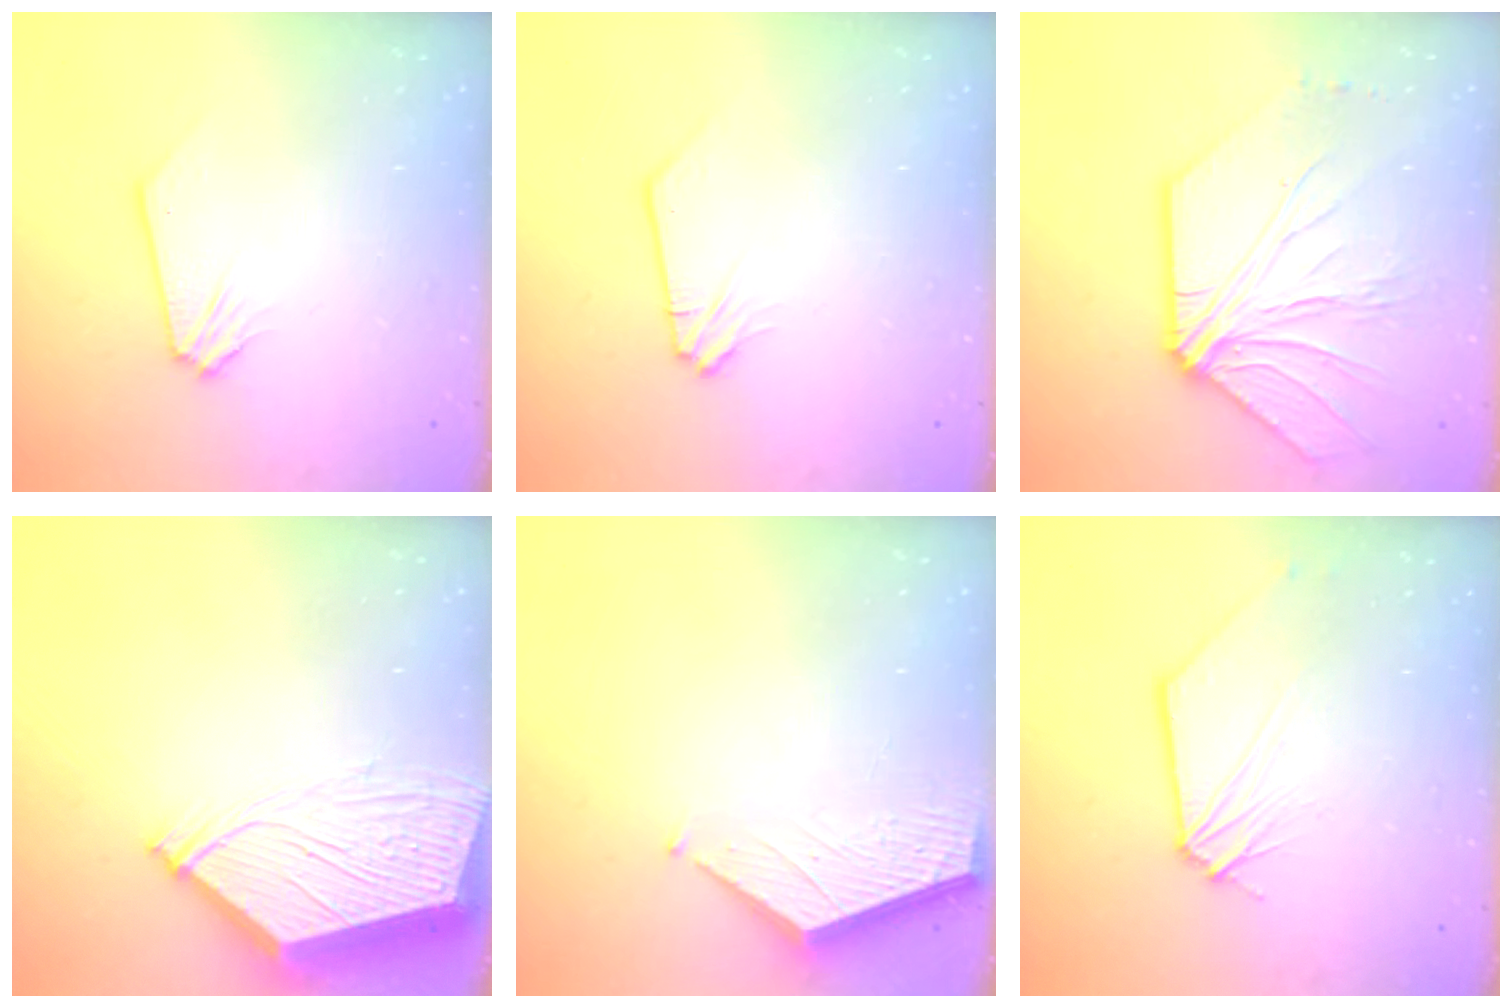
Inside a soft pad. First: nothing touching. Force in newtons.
{"total": 0.0}
{"total": 10.6, "press": 10.6, "slide": 0.9}
{"total": 11.7, "press": 11.6, "slide": 1.5}
{"total": 3.3, "press": 3.3, "slide": 0.4}
{"total": 1.0, "press": 1.0, "slide": 0.1}